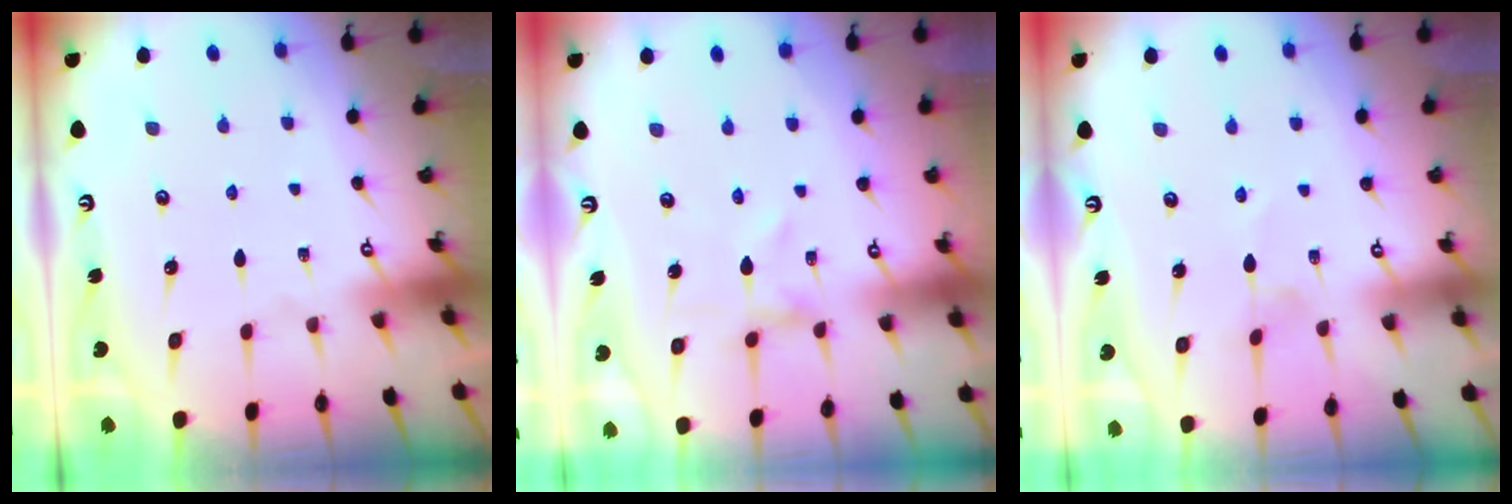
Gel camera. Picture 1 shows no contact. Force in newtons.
{"total": 0.0}
{"total": 0.9, "press": 0.9, "slide": 0.2}